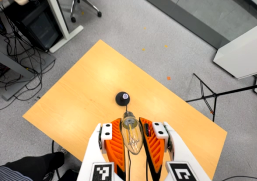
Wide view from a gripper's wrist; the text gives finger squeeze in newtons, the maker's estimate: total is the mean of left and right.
{"total": 23.0, "left": 24.9, "right": 21.1}